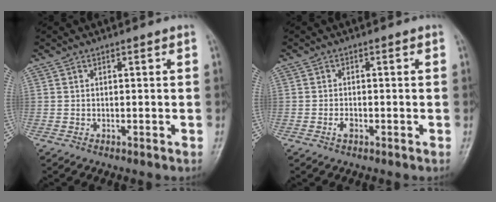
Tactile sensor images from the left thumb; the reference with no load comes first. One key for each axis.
{"total": 1.5, "fx": -0.7, "fy": 0.8, "fz": 1.1, "tx": -0.020, "ty": 0.002, "tz": -0.014}